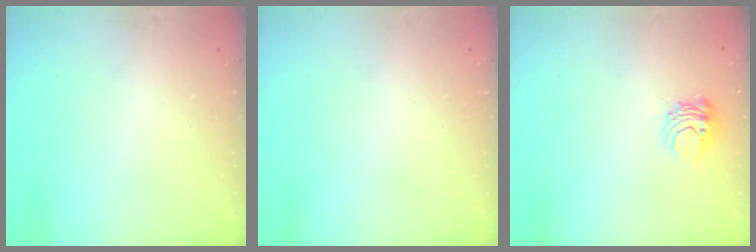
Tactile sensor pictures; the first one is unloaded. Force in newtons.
{"total": 0.0}
{"total": 6.3, "press": 6.3, "slide": 0.6}